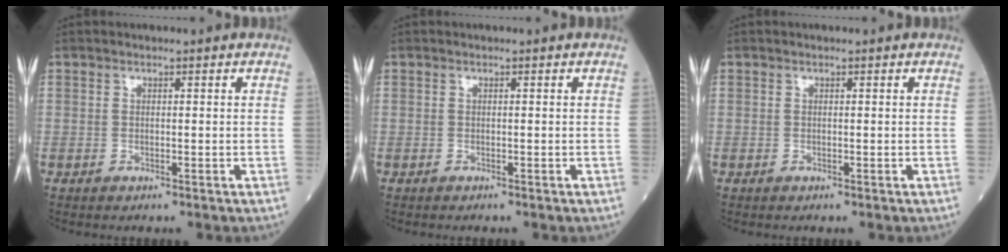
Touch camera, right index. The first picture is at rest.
{"total": 0.0}
{"total": 0.0}